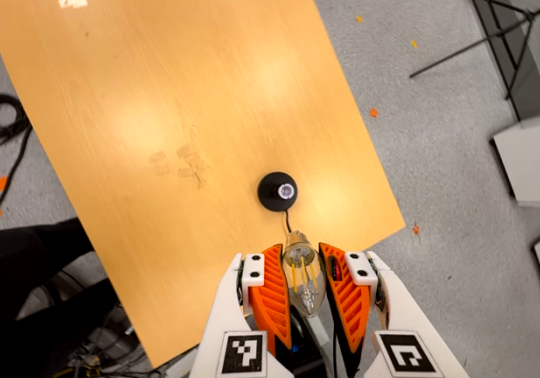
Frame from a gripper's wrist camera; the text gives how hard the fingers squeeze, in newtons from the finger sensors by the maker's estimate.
{"total": 20.0, "left": 21.6, "right": 18.4}